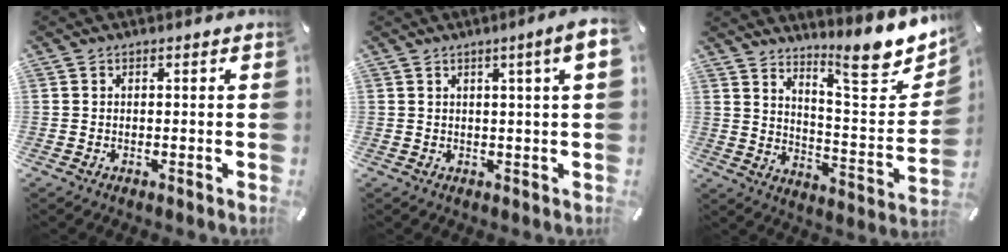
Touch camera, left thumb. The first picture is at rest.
{"total": 5.5, "force": [1.9, 0.3, 5.1], "torque": [-0.088, -0.002, 0.028]}
{"total": 14.8, "force": [12.0, 3.8, 7.8], "torque": [-0.093, -0.110, 0.201]}